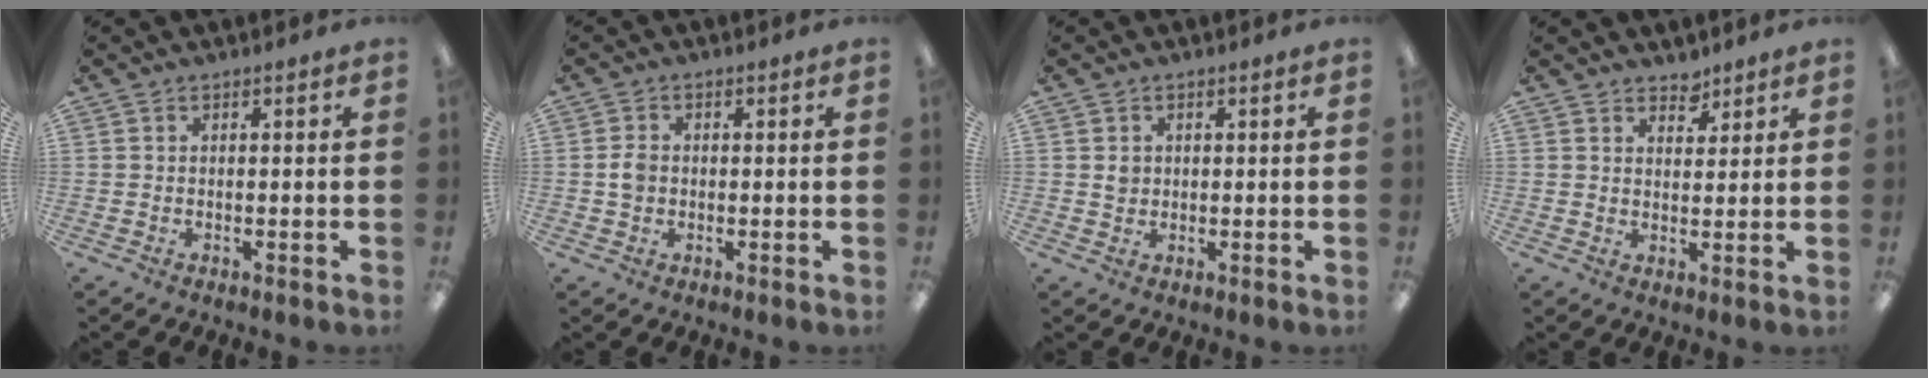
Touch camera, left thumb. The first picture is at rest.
{"total": 2.8, "force": [-0.1, 2.2, 1.8], "torque": [-0.024, 0.003, -0.005]}
{"total": 2.1, "force": [0.6, 1.9, 0.7], "torque": [-0.008, 0.001, 0.008]}
{"total": 3.7, "force": [3.1, 1.9, 0.6], "torque": [0.006, -0.021, 0.055]}